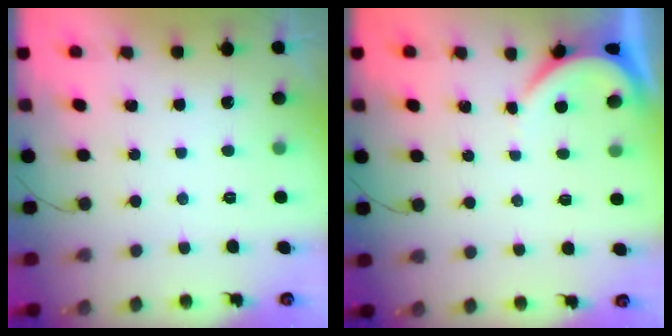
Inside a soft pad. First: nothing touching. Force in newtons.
{"total": 2.9, "press": 2.8, "slide": 0.3}